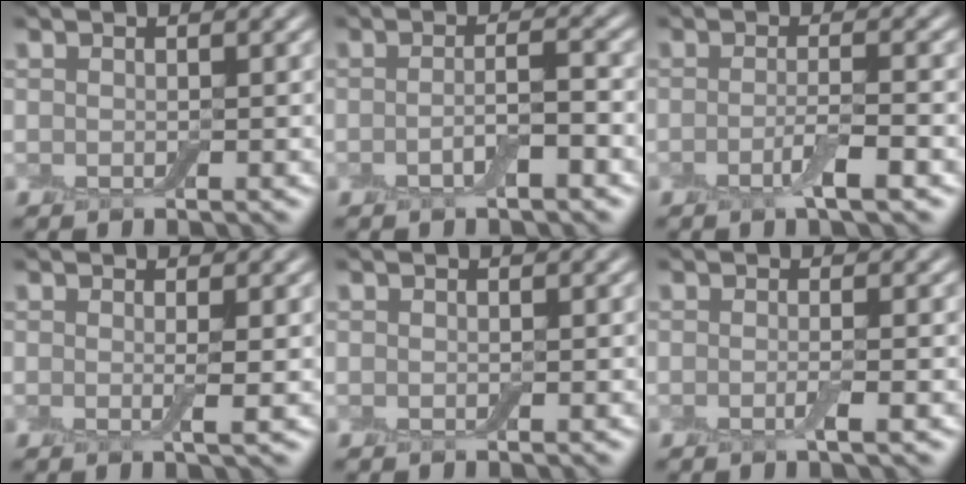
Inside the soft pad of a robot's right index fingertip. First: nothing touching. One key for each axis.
{"total": 2.3, "fx": -0.9, "fy": 0.5, "fz": 2.1, "tx": -0.038, "ty": 0.005, "tz": -0.021}
{"total": 2.7, "fx": -1.0, "fy": 0.4, "fz": 2.4, "tx": -0.043, "ty": 0.000, "tz": -0.024}
{"total": 1.5, "fx": 0.1, "fy": 0.2, "fz": 1.5, "tx": -0.024, "ty": -0.004, "tz": -0.003}
{"total": 0.0}
{"total": 1.4, "fx": -0.3, "fy": 0.2, "fz": 1.3, "tx": -0.021, "ty": -0.006, "tz": -0.010}